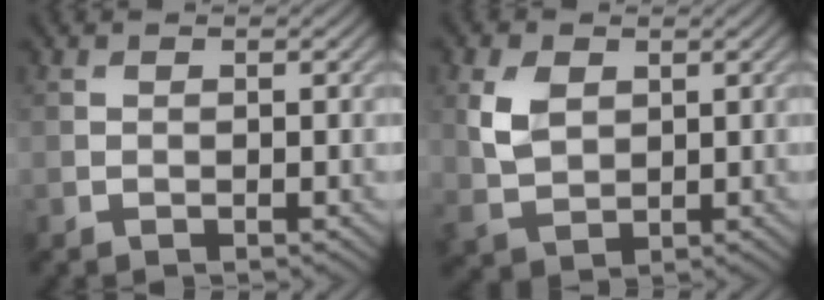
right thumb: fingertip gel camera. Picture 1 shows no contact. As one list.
[{"total": 4.8, "force": [1.5, 3.4, 3.1], "torque": [-0.082, -0.001, 0.030]}]